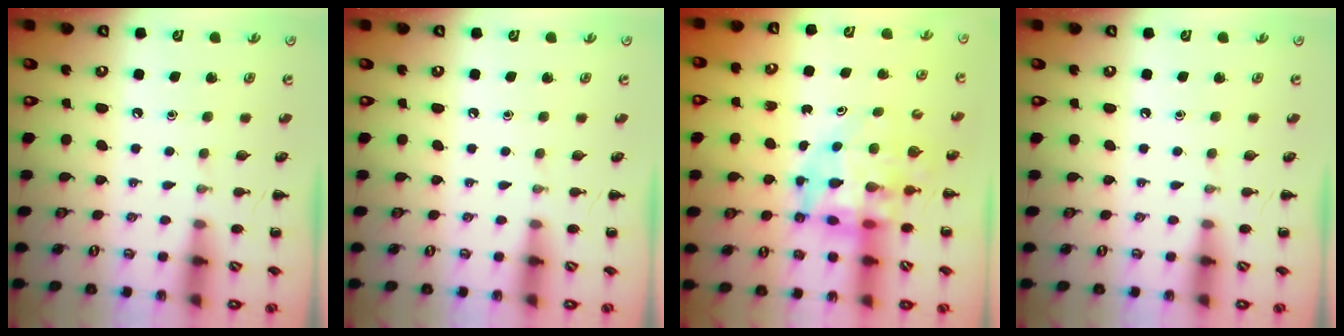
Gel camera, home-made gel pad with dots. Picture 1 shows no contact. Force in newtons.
{"total": 0.0}
{"total": 9.1, "press": 8.6, "slide": 3.1}
{"total": 0.0}